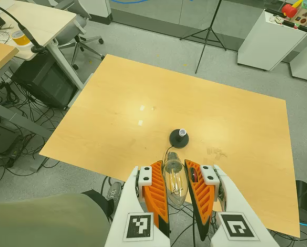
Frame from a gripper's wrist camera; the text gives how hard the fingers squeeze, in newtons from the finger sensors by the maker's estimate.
{"total": 19.1, "left": 20.0, "right": 18.2}